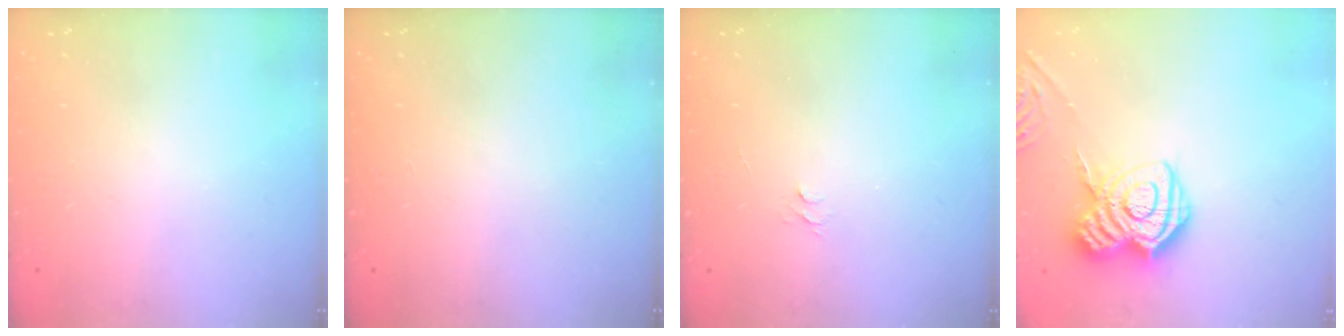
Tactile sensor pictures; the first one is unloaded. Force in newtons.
{"total": 0.0}
{"total": 3.7, "press": 3.7, "slide": 0.4}
{"total": 13.3, "press": 13.3, "slide": 0.8}